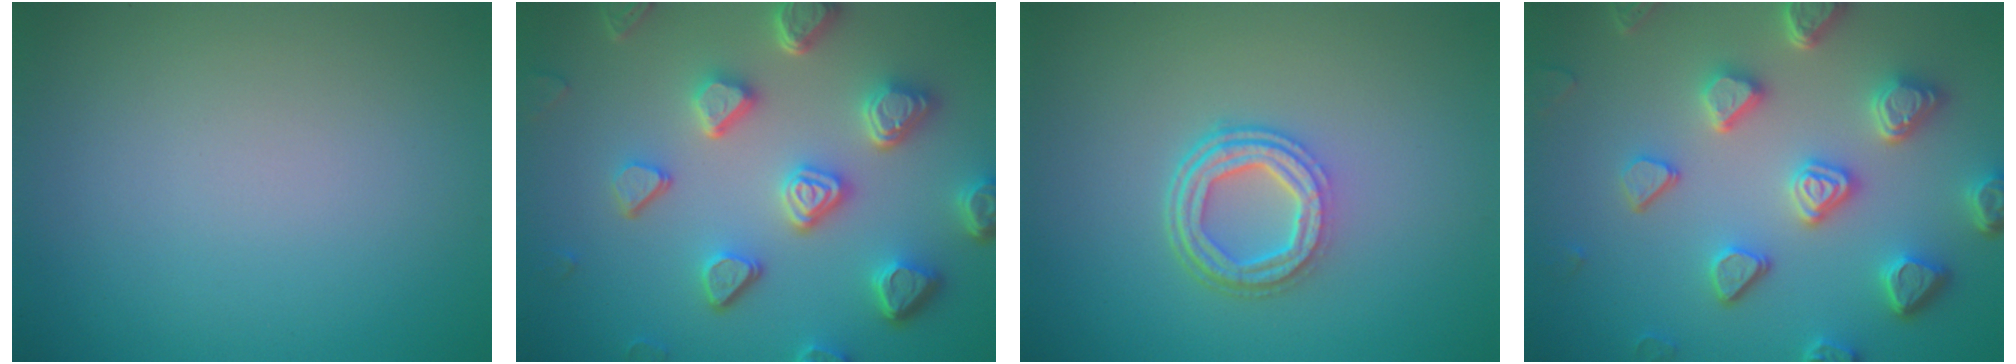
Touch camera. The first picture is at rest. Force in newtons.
{"total": 6.9, "press": 5.4, "slide": 4.2}
{"total": 4.2, "press": 3.2, "slide": 2.8}
{"total": 6.3, "press": 5.2, "slide": 3.5}